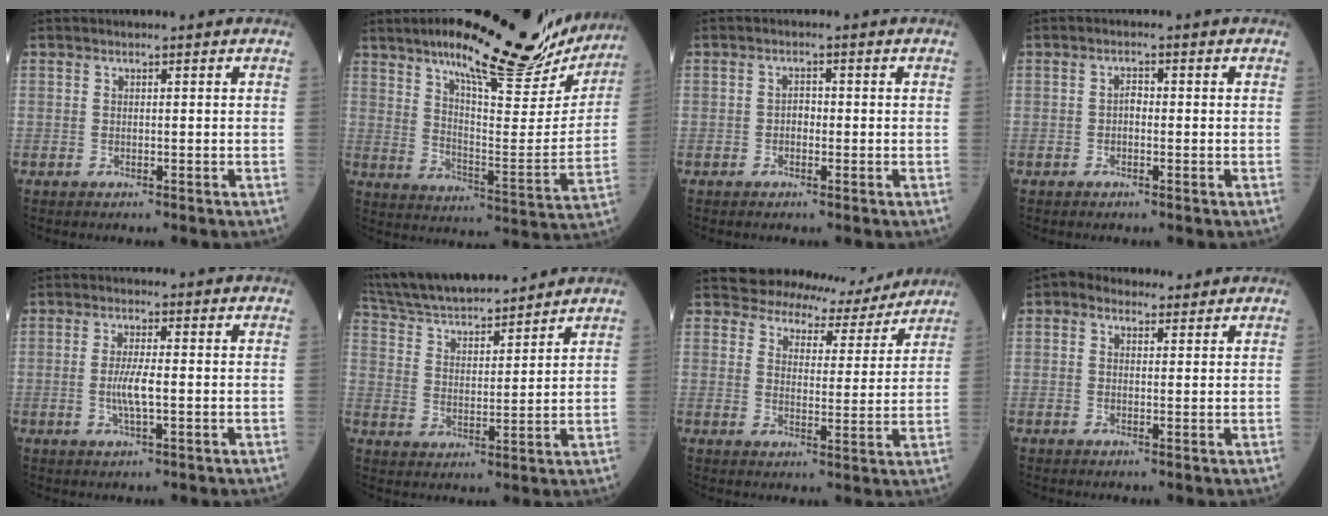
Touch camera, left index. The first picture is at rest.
{"total": 24.4, "force": [19.0, 5.5, 14.1], "torque": [-0.204, -0.005, 0.261]}
{"total": 1.5, "force": [-0.3, 1.0, 1.1], "torque": [-0.014, 0.005, -0.008]}
{"total": 1.3, "force": [-0.2, 0.7, 1.1], "torque": [-0.014, 0.005, -0.007]}
{"total": 4.0, "force": [-0.5, 0.5, 4.0], "torque": [-0.084, -0.006, -0.011]}
{"total": 18.3, "force": [16.6, 3.2, 6.8], "torque": [-0.132, 0.027, 0.280]}
{"total": 9.1, "force": [8.7, 2.6, -0.1], "torque": [0.010, -0.007, 0.105]}
{"total": 4.2, "force": [3.0, 2.5, 1.5], "torque": [-0.027, 0.029, 0.050]}